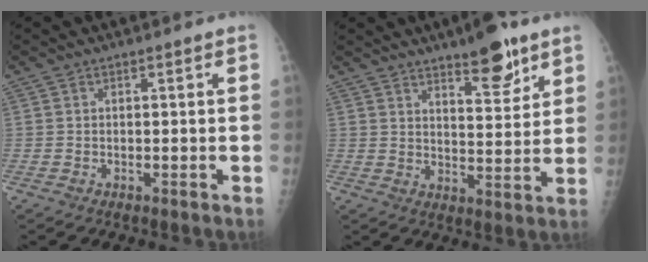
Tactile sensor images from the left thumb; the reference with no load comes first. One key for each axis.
{"total": 9.7, "fx": 6.6, "fy": 3.1, "fz": 6.4, "tx": -0.070, "ty": -0.044, "tz": 0.099}